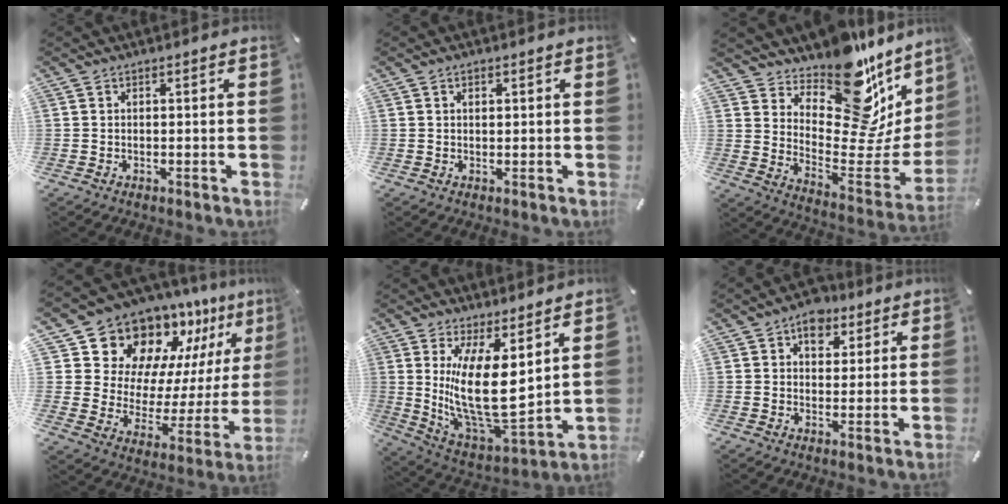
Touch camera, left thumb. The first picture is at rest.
{"total": 1.1, "force": [0.5, 0.7, 0.7], "torque": [-0.007, 0.000, 0.007]}
{"total": 20.6, "force": [15.1, 9.9, 9.9], "torque": [-0.104, -0.144, 0.251]}
{"total": 16.1, "force": [13.8, 7.9, 2.6], "torque": [-0.058, -0.134, 0.245]}
{"total": 19.7, "force": [5.3, 9.1, 16.7], "torque": [-0.347, -0.057, 0.105]}
{"total": 7.2, "force": [4.0, 5.0, 3.3], "torque": [-0.031, -0.012, 0.065]}